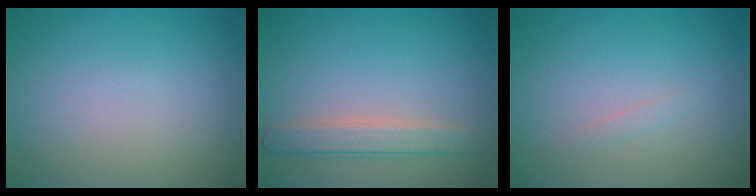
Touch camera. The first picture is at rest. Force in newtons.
{"total": 2.6, "press": 2.6, "slide": 0.1}
{"total": 0.5, "press": 0.5, "slide": 0.1}